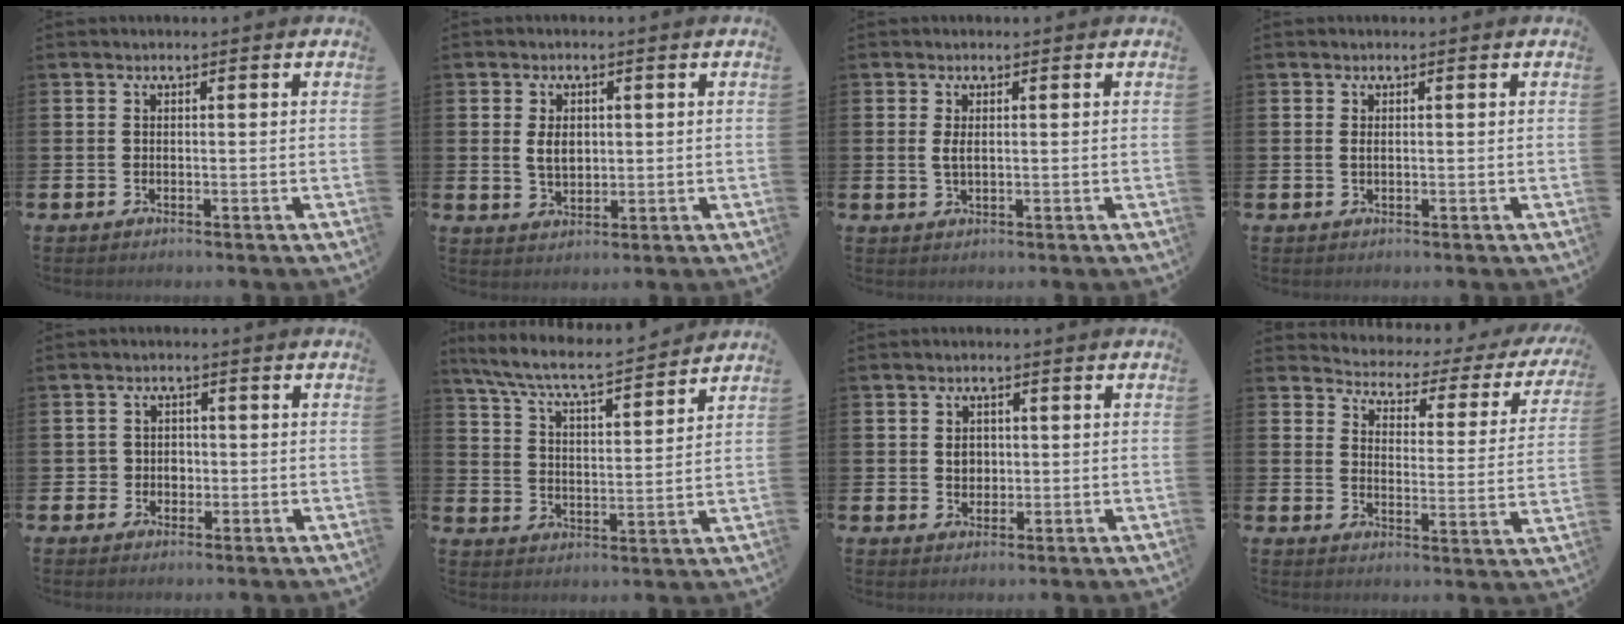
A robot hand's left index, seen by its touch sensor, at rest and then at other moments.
{"total": 3.4, "force": [0.8, 2.3, 2.4], "torque": [-0.035, 0.001, 0.010]}
{"total": 1.7, "force": [0.4, 0.7, 1.5], "torque": [-0.028, 0.003, 0.005]}
{"total": 0.7, "force": [0.2, 0.2, 0.6], "torque": [-0.010, 0.002, 0.002]}
{"total": 2.3, "force": [-0.3, 2.2, 0.4], "torque": [-0.006, 0.005, -0.013]}
{"total": 7.3, "force": [6.9, 0.3, 2.5], "torque": [-0.081, -0.048, 0.118]}
{"total": 2.4, "force": [0.5, 2.0, 1.2], "torque": [-0.010, 0.003, 0.004]}
{"total": 2.8, "force": [2.4, 1.3, 0.5], "torque": [-0.029, -0.031, 0.030]}